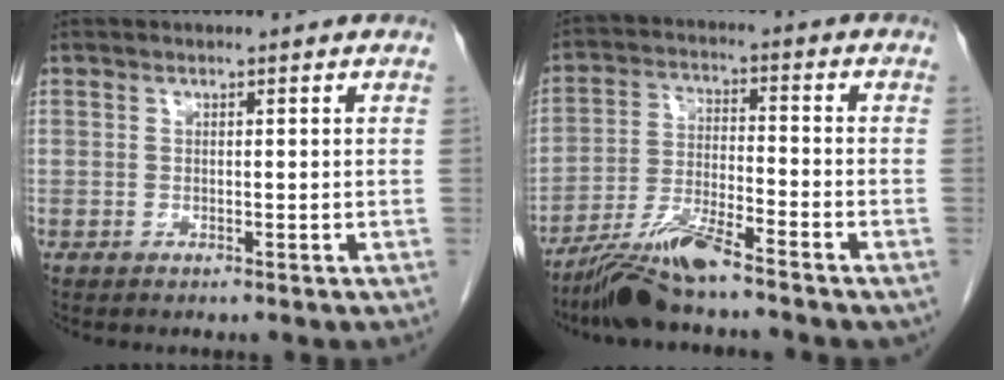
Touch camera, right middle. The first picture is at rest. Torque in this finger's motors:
{"motor_torque": [1.09, -1.05, 0.14, 0.09]}